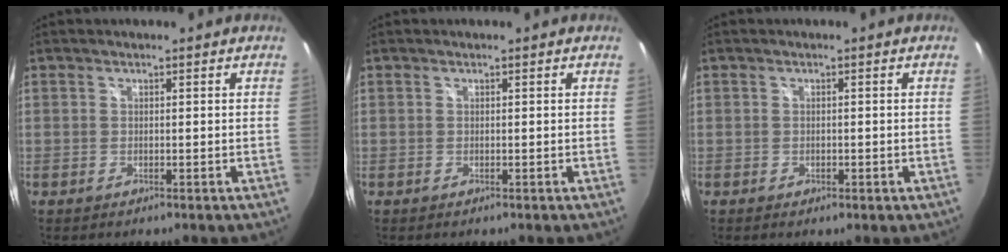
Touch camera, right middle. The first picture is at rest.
{"total": 0.0}
{"total": 0.9, "force": [-0.3, 0.6, 0.6], "torque": [-0.006, -0.001, -0.006]}